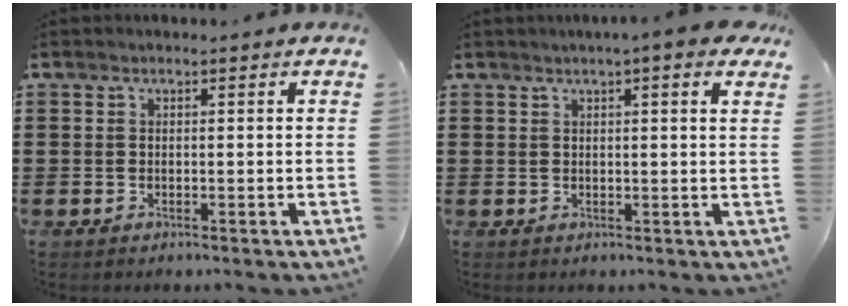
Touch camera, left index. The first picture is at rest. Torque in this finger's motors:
{"motor_torque": [2.14, 0.00, 0.49, 0.09]}